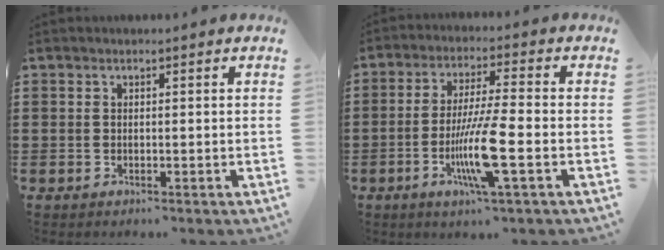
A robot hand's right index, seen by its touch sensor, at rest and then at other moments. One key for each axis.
{"total": 10.1, "fx": -3.2, "fy": 0.8, "fz": 9.6, "tx": -0.190, "ty": -0.017, "tz": -0.063}